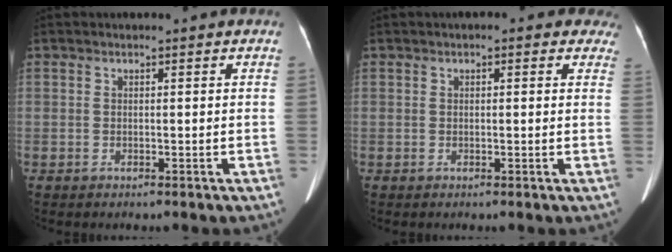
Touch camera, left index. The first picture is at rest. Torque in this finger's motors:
{"motor_torque": [-0.05, -1.11, -0.10, 0.00]}